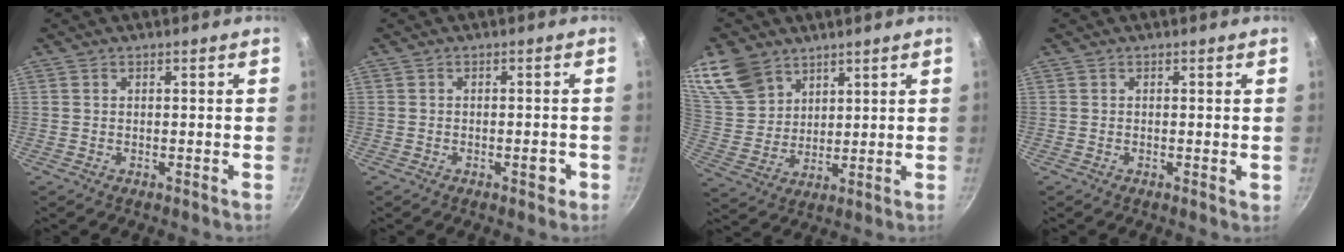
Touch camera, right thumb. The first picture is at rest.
{"total": 2.5, "force": [-1.1, 1.4, 1.8], "torque": [-0.009, 0.016, -0.012]}
{"total": 12.5, "force": [8.3, 8.3, 4.5], "torque": [-0.069, -0.031, 0.175]}
{"total": 0.6, "force": [0.0, 0.2, 0.6], "torque": [-0.008, -0.002, -0.002]}